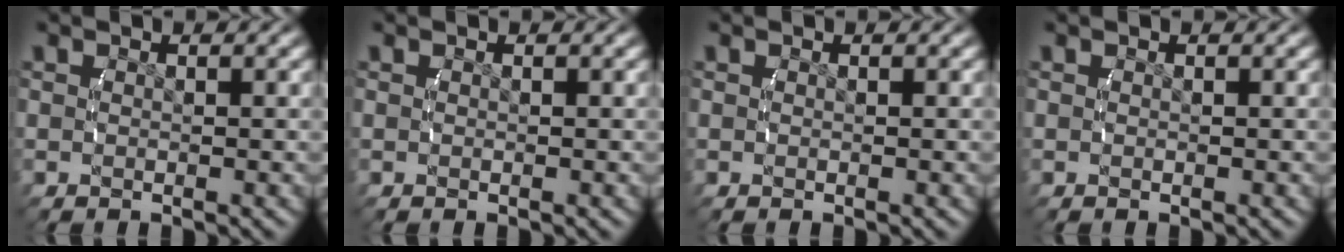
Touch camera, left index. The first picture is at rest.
{"total": 0.0}
{"total": 0.0}
{"total": 0.0}